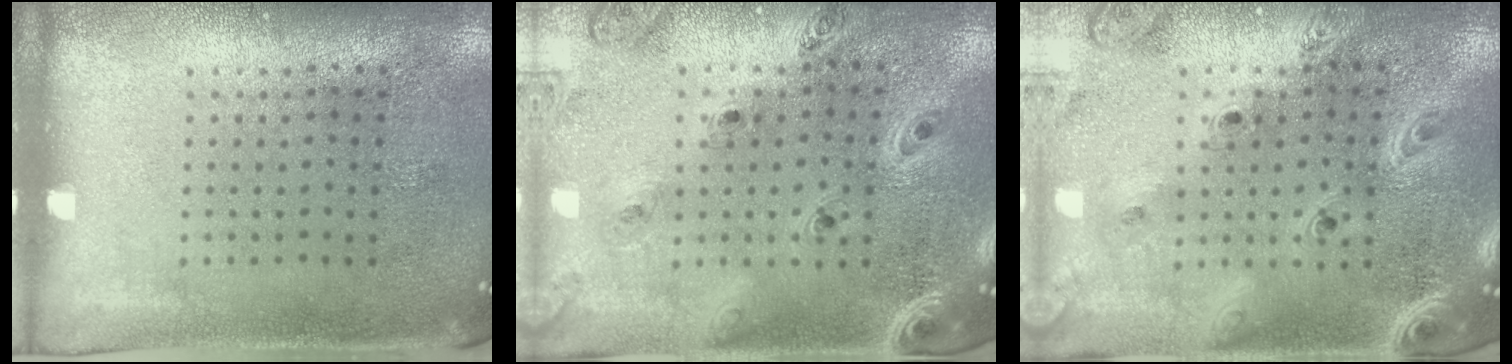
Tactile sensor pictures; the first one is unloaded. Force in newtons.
{"total": 1.4, "press": 1.3, "slide": 0.2}
{"total": 3.0, "press": 2.5, "slide": 1.6}